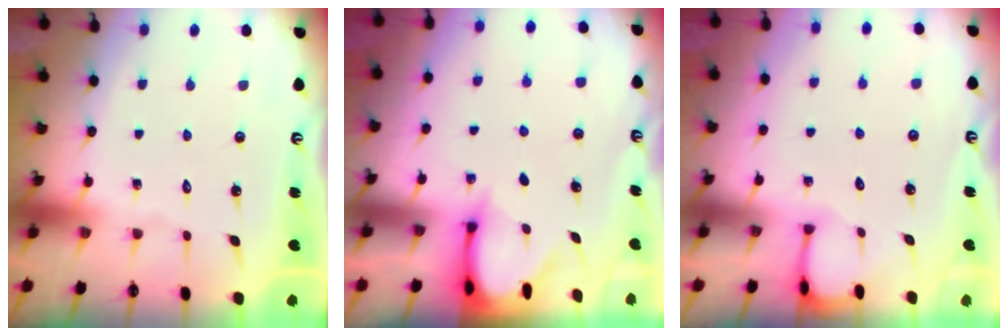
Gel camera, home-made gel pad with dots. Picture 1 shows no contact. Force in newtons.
{"total": 3.3, "press": 3.3, "slide": 0.3}
{"total": 1.9, "press": 1.9, "slide": 0.2}